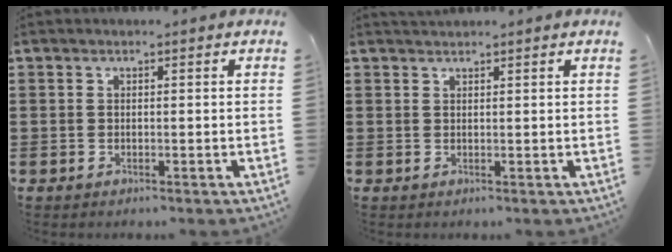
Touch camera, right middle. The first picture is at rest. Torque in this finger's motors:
{"motor_torque": [0.44, -1.21, -0.02, -0.01]}